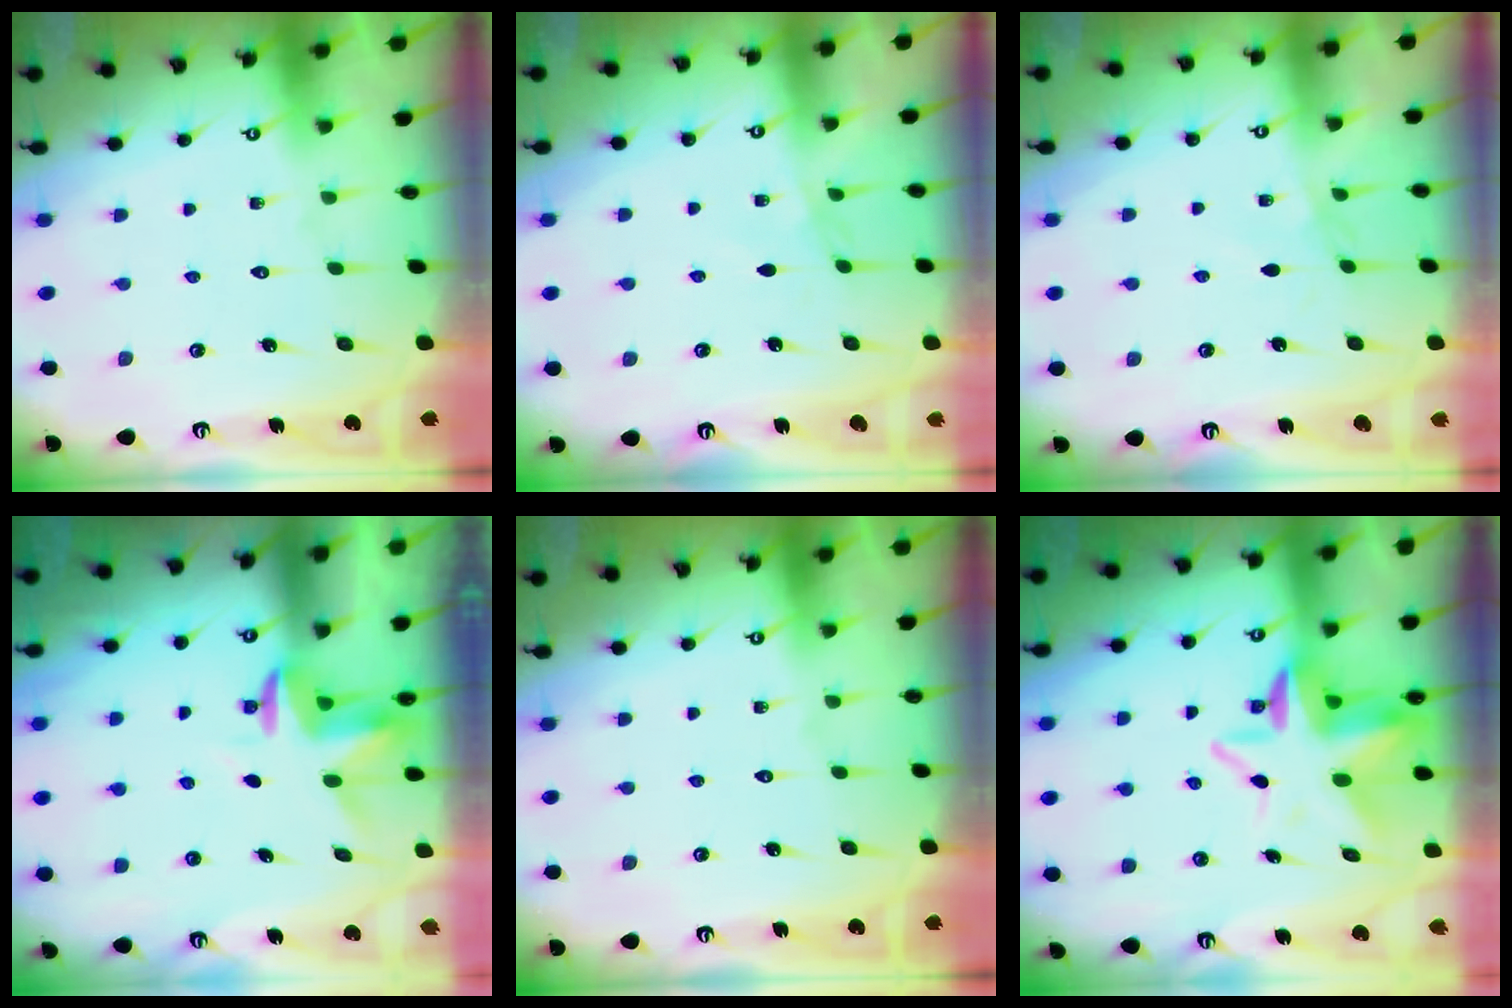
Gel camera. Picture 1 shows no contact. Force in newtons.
{"total": 2.5, "press": 2.5, "slide": 0.5}
{"total": 2.1, "press": 2.1, "slide": 0.5}
{"total": 3.5, "press": 3.5, "slide": 0.2}
{"total": 0.0}
{"total": 9.2, "press": 9.0, "slide": 1.6}